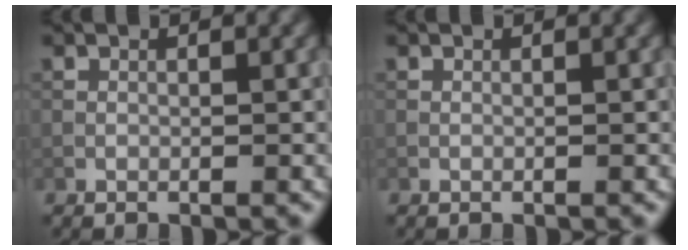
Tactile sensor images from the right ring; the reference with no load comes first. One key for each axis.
{"total": 0.0}